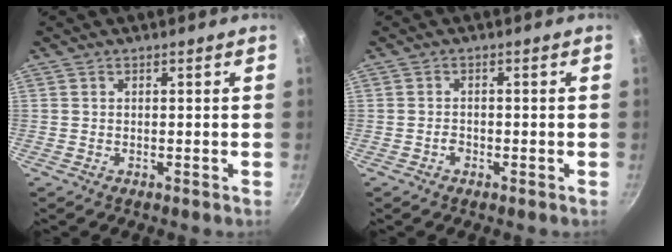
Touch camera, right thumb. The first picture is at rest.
{"total": 1.4, "force": [-0.8, 1.0, 0.7], "torque": [-0.012, 0.009, -0.011]}